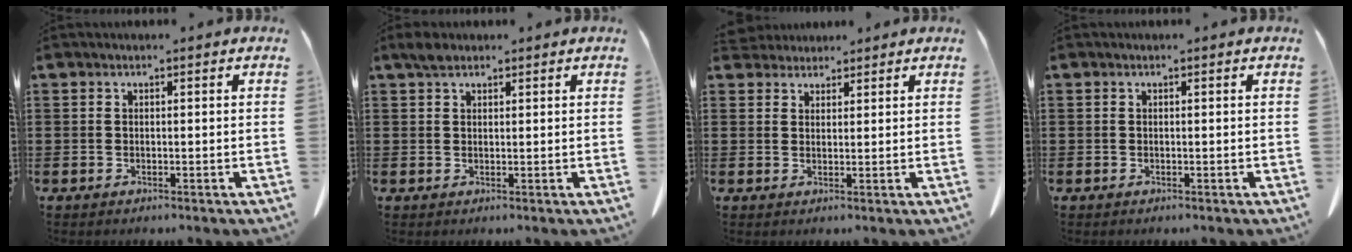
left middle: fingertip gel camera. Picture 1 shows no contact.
{"total": 2.0, "force": [1.6, 0.9, 0.8], "torque": [-0.021, 0.002, 0.031]}
{"total": 2.7, "force": [2.6, 0.7, 0.2], "torque": [-0.012, -0.003, 0.051]}
{"total": 0.0}